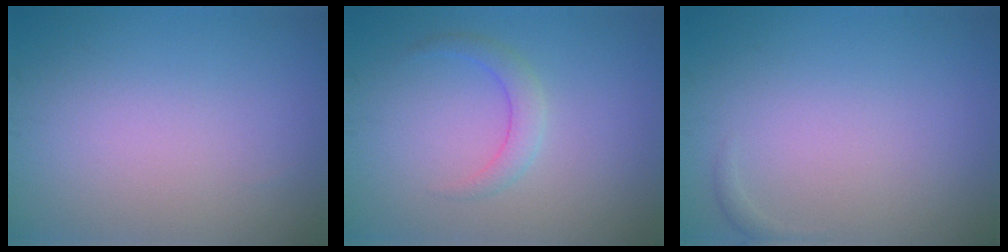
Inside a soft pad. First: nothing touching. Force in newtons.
{"total": 2.0, "press": 2.0, "slide": 0.1}
{"total": 0.5, "press": 0.5, "slide": 0.1}